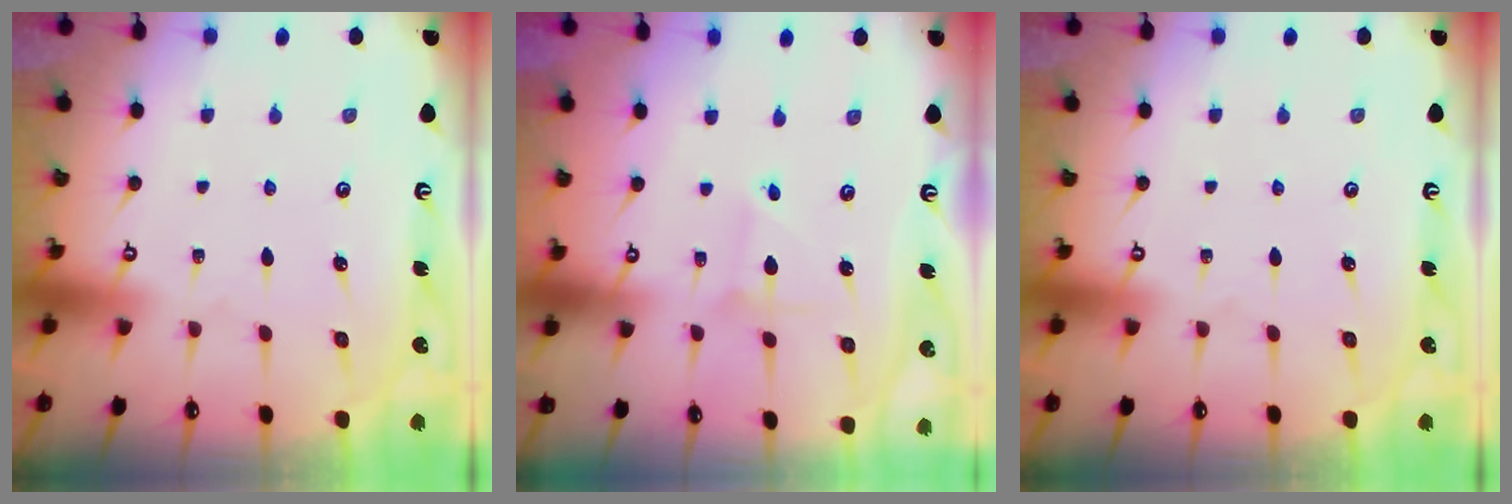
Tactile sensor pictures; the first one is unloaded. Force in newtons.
{"total": 2.2, "press": 2.2, "slide": 0.1}
{"total": 0.0}